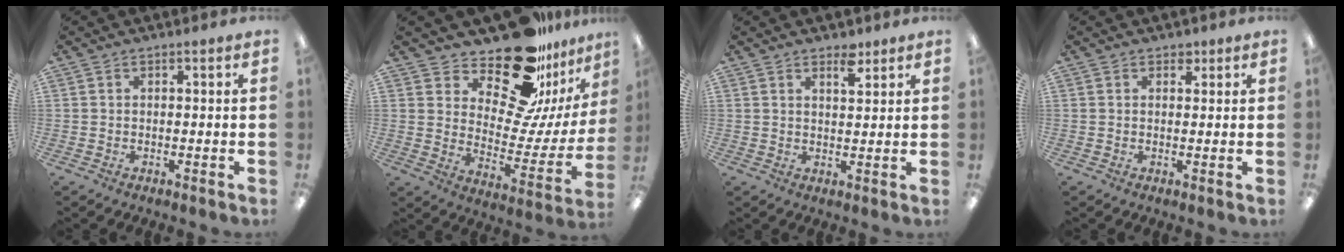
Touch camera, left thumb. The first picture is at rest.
{"total": 20.9, "force": [17.0, 7.1, 10.0], "torque": [-0.155, -0.134, 0.290]}
{"total": 3.8, "force": [2.9, 1.5, 1.9], "torque": [-0.012, -0.016, 0.045]}
{"total": 1.9, "force": [1.1, 1.3, 0.8], "torque": [-0.002, -0.004, 0.017]}